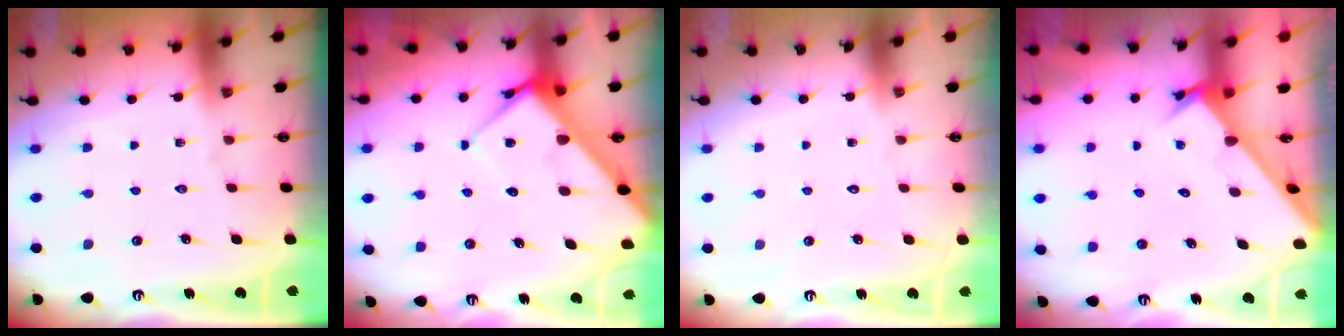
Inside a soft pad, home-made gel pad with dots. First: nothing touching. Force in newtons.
{"total": 7.3, "press": 7.3, "slide": 0.7}
{"total": 1.8, "press": 1.7, "slide": 0.1}
{"total": 2.4, "press": 2.4, "slide": 0.1}